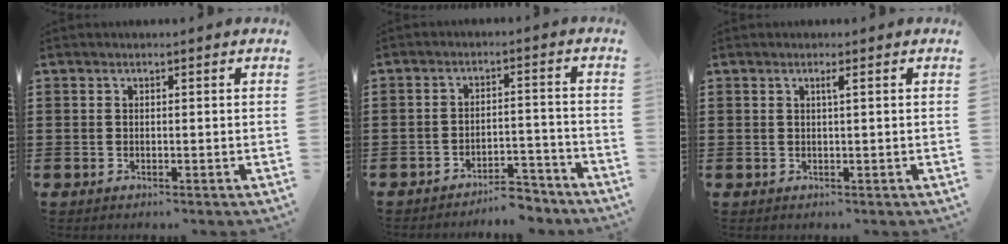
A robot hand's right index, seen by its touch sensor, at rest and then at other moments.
{"total": 5.1, "force": [-4.8, 0.7, 1.5], "torque": [-0.026, 0.007, -0.095]}
{"total": 0.9, "force": [0.3, -0.2, 0.9], "torque": [-0.015, -0.003, 0.005]}